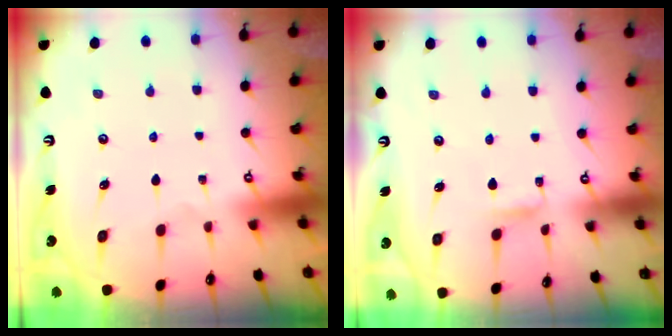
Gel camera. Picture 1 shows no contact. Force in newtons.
{"total": 1.3, "press": 1.3, "slide": 0.2}